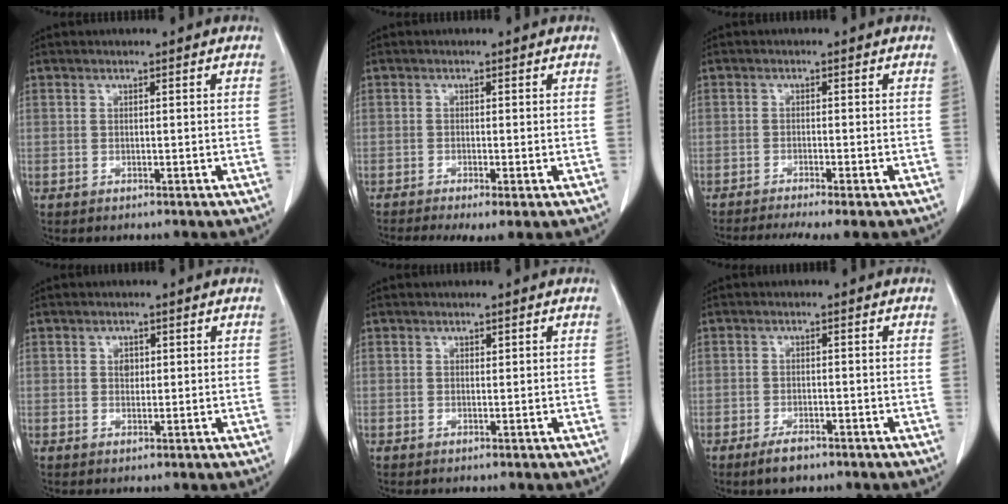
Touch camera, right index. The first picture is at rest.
{"total": 4.7, "force": [-2.8, 1.1, 3.6], "torque": [-0.055, -0.014, -0.046]}
{"total": 7.1, "force": [-5.7, 0.2, 4.3], "torque": [-0.058, -0.009, -0.085]}
{"total": 1.5, "force": [0.4, 1.1, 0.8], "torque": [-0.012, -0.001, 0.006]}
{"total": 0.0}
{"total": 3.0, "force": [-2.2, 1.1, 1.7], "torque": [-0.036, -0.002, -0.032]}